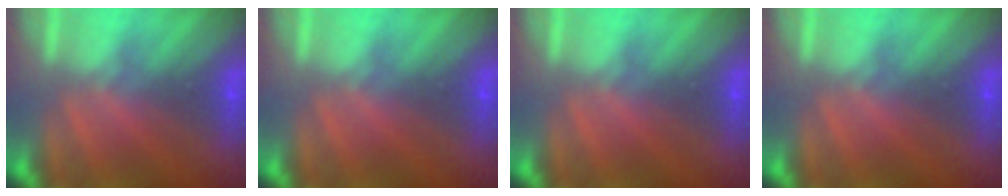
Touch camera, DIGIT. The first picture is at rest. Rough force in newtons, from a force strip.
{"total": 0.0}
{"total": 0.0}
{"total": 0.0}